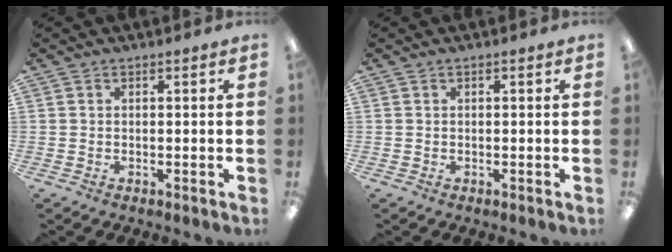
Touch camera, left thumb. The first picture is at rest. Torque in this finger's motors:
{"motor_torque": [0.00, 0.00, -0.16, 0.17, 0.00]}